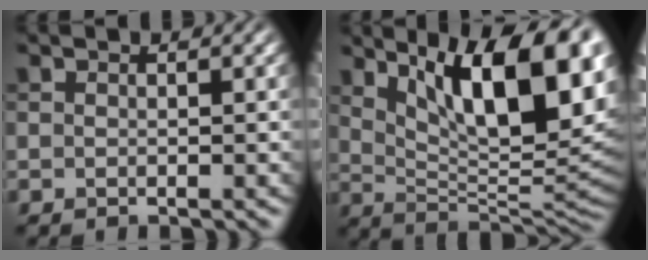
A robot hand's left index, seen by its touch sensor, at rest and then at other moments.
{"total": 13.5, "force": [5.5, 4.5, 11.4], "torque": [-0.150, 0.000, 0.090]}